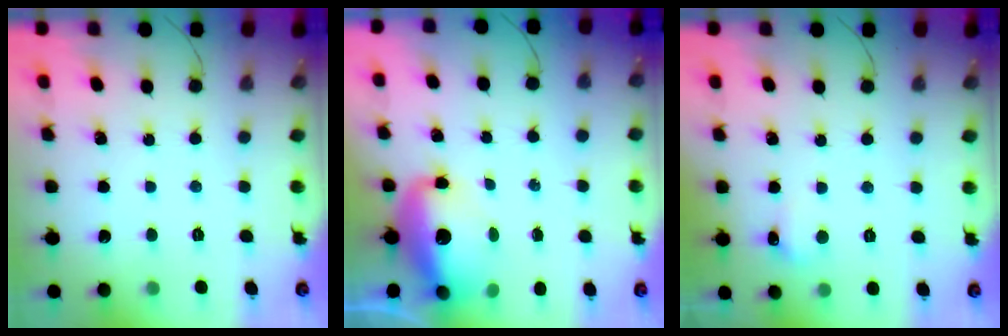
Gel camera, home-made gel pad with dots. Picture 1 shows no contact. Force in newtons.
{"total": 13.4, "press": 13.0, "slide": 3.1}
{"total": 5.1, "press": 5.0, "slide": 1.3}